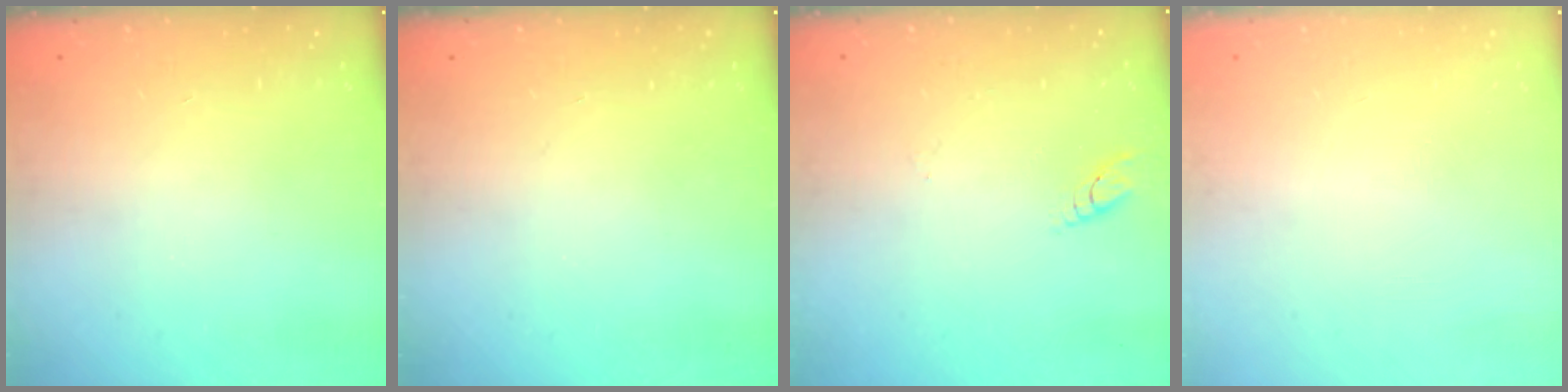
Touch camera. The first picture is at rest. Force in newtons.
{"total": 0.0}
{"total": 2.7, "press": 2.7, "slide": 0.3}
{"total": 0.0}